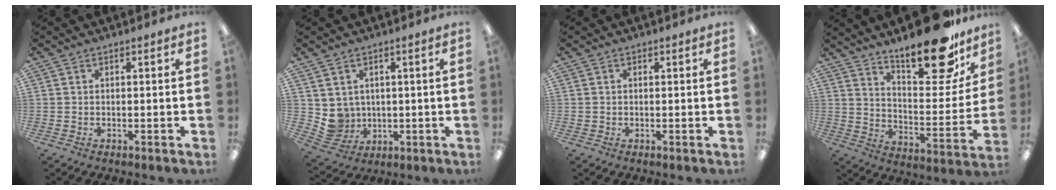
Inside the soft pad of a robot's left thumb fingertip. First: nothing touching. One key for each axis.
{"total": 5.3, "fx": 2.1, "fy": 4.9, "fz": 0.2, "tx": -0.024, "ty": -0.014, "tz": 0.046}
{"total": 0.6, "fx": 0.2, "fy": 0.5, "fz": -0.2, "tx": 0.004, "ty": 0.006, "tz": 0.002}
{"total": 21.6, "fx": 16.8, "fy": 6.9, "fz": 11.7, "tx": -0.174, "ty": -0.114, "tz": 0.279}